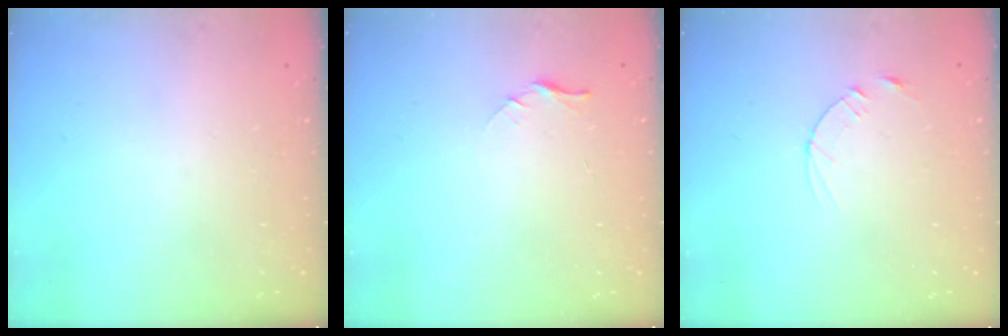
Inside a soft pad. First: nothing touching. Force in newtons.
{"total": 4.5, "press": 4.4, "slide": 0.4}
{"total": 2.5, "press": 2.5, "slide": 0.3}